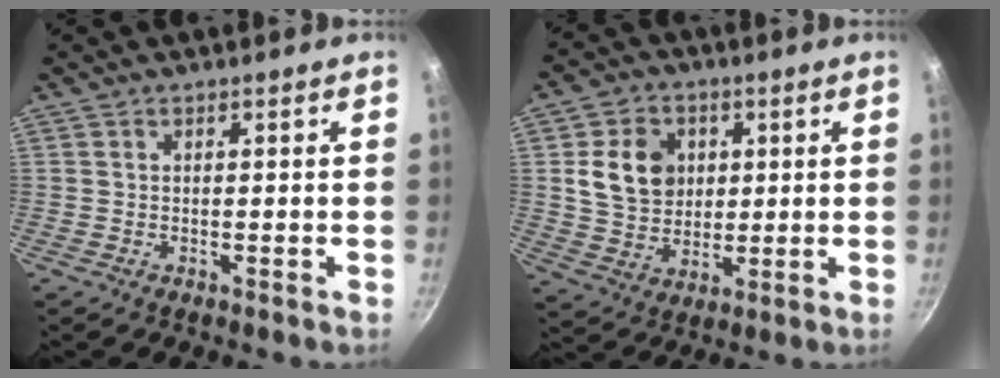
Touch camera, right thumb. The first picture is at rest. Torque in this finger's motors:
{"motor_torque": [0.82, 2.72, 0.92, 0.02, 0.09]}